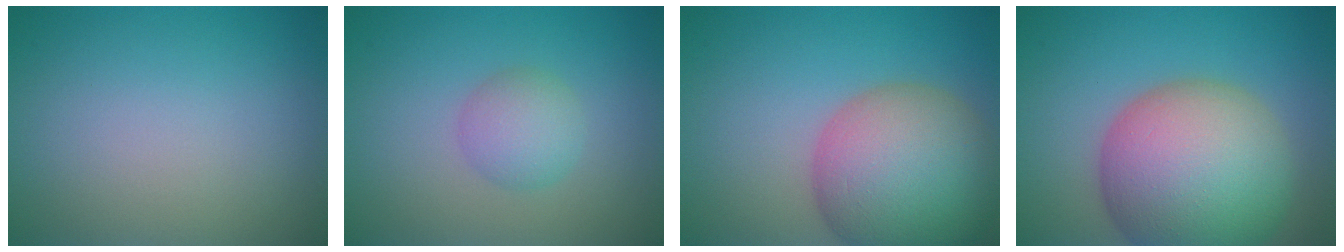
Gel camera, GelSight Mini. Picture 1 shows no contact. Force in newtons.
{"total": 2.6, "press": 2.6, "slide": 0.1}
{"total": 11.9, "press": 11.9, "slide": 0.6}
{"total": 13.9, "press": 13.9, "slide": 0.9}